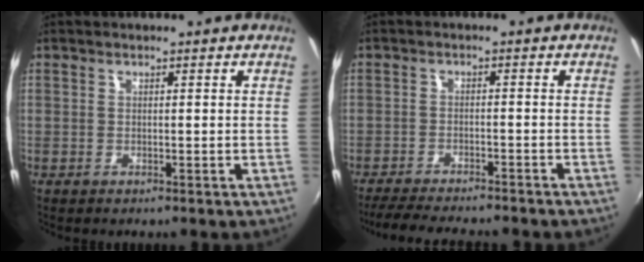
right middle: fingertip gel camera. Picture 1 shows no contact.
{"total": 11.0, "force": [-9.8, 1.2, 4.9], "torque": [-0.110, -0.021, -0.150]}